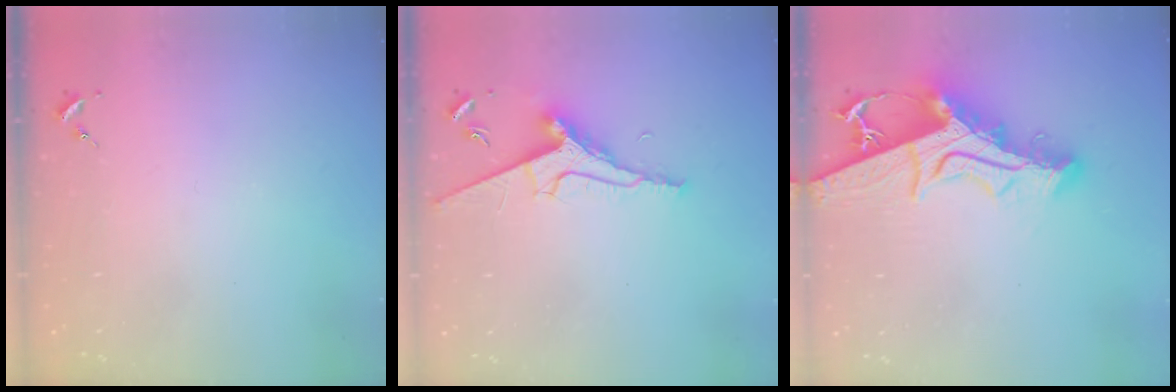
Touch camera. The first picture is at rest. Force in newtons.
{"total": 8.9, "press": 8.9, "slide": 1.1}
{"total": 17.0, "press": 16.9, "slide": 1.2}